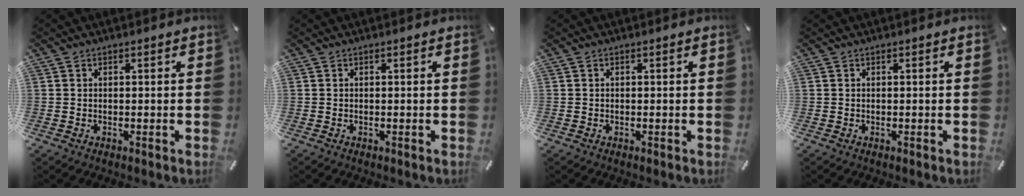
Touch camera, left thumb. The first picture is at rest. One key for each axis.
{"total": 0.0}
{"total": 0.0}
{"total": 0.0}